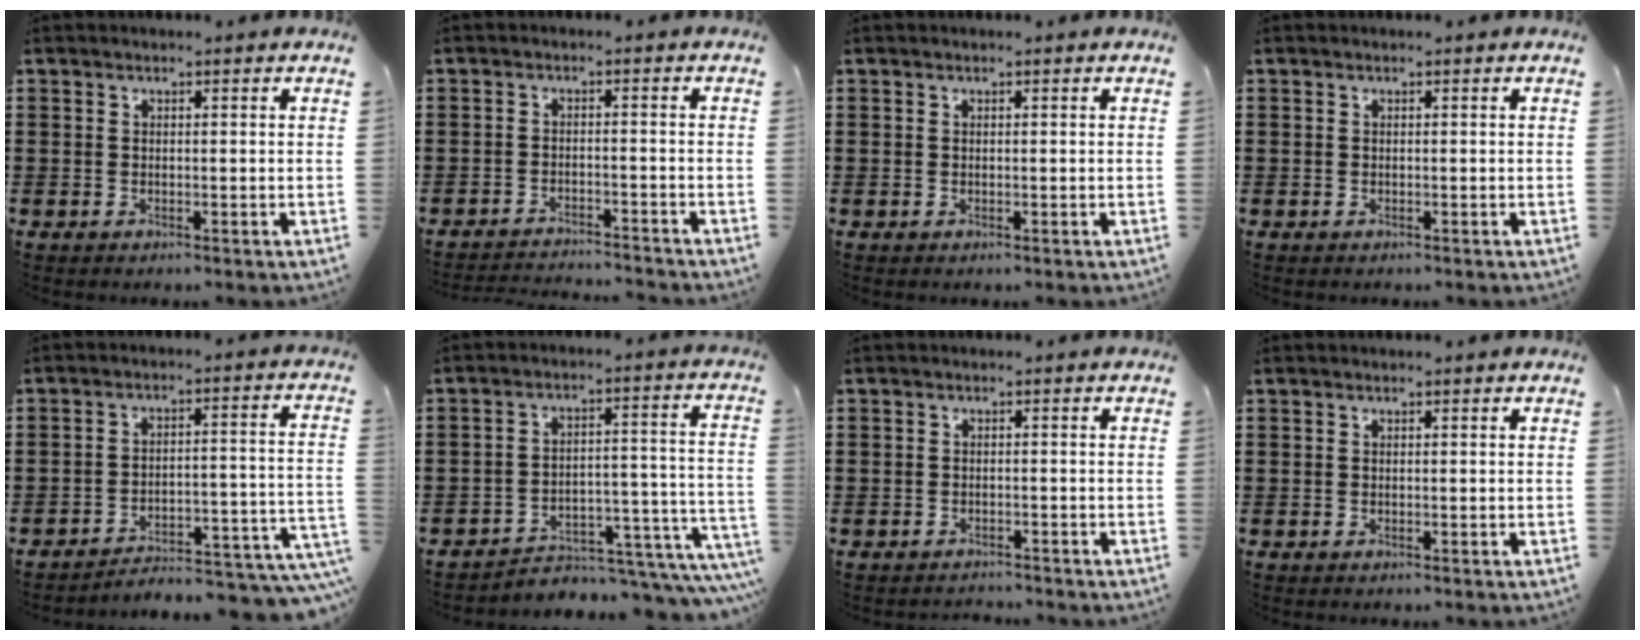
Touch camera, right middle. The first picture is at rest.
{"total": 2.8, "force": [-2.8, -0.1, 0.2], "torque": [-0.008, -0.002, -0.058]}
{"total": 0.0}
{"total": 0.0}
{"total": 4.8, "force": [-4.5, 0.1, 1.6], "torque": [-0.028, -0.016, -0.092]}
{"total": 5.1, "force": [-4.3, 1.4, 2.3], "torque": [-0.040, -0.004, -0.082]}
{"total": 1.5, "force": [-1.4, 0.3, -0.3], "torque": [0.000, 0.001, -0.033]}
{"total": 0.0}